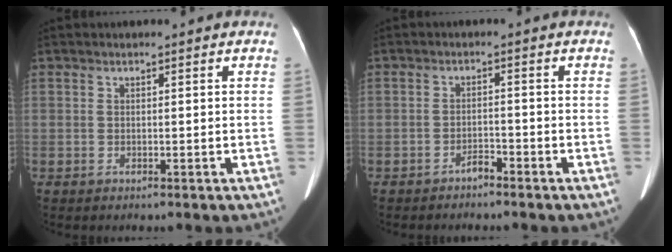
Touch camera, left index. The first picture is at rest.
{"total": 1.7, "force": [-1.6, 0.3, 0.6], "torque": [-0.008, 0.002, -0.027]}